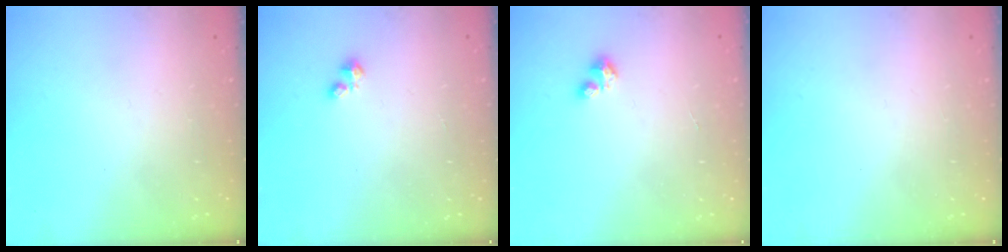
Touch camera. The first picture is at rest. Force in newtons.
{"total": 1.1, "press": 1.1, "slide": 0.3}
{"total": 3.3, "press": 3.3, "slide": 0.2}
{"total": 0.0}